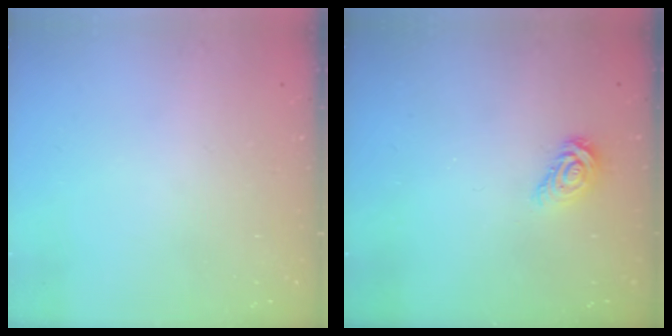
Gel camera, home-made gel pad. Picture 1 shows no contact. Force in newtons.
{"total": 5.5, "press": 5.5, "slide": 0.5}